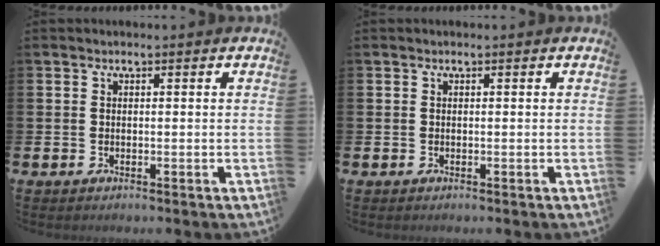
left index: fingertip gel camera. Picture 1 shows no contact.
{"total": 0.0}